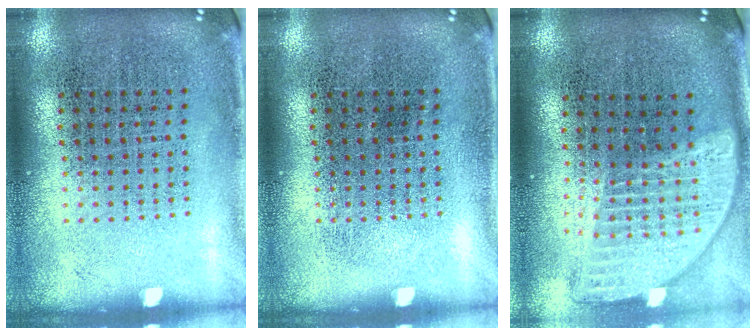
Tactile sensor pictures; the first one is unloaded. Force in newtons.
{"total": 0.0}
{"total": 2.0, "press": 1.6, "slide": 1.2}